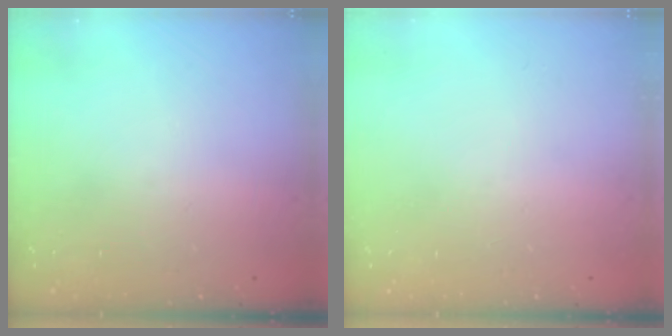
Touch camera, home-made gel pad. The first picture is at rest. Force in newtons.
{"total": 0.0}